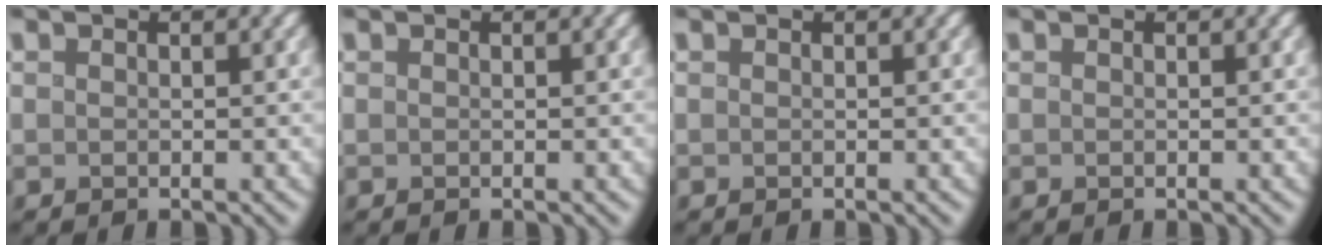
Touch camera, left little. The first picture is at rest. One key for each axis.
{"total": 0.0}
{"total": 0.0}
{"total": 0.0}